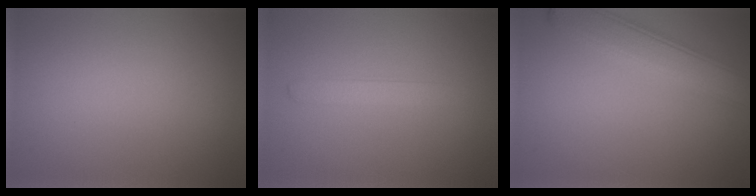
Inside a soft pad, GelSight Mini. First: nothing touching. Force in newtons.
{"total": 1.6, "press": 1.6, "slide": 0.0}
{"total": 5.2, "press": 5.2, "slide": 0.4}